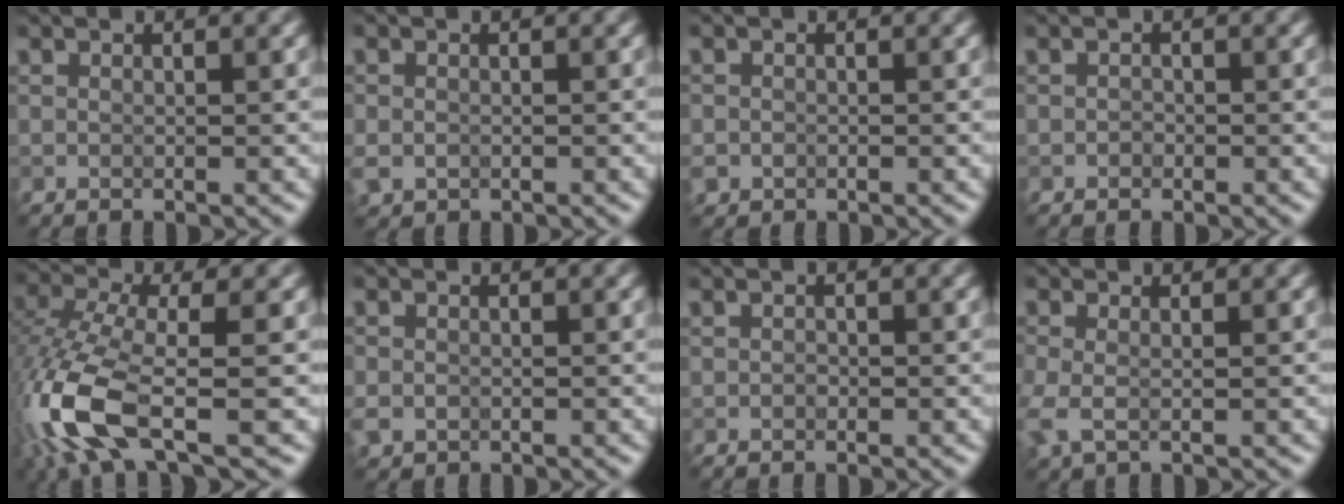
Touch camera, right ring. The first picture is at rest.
{"total": 1.4, "force": [-0.9, -0.6, -0.9], "torque": [-0.014, -0.016, 0.024]}
{"total": 1.9, "force": [-1.3, -0.6, -1.2], "torque": [-0.007, -0.013, 0.018]}
{"total": 2.1, "force": [-1.5, -0.7, -1.2], "torque": [-0.011, -0.012, 0.010]}
{"total": 9.8, "force": [-6.0, 2.6, 7.3], "torque": [-0.216, -0.026, -0.081]}
{"total": 1.6, "force": [-1.3, -0.5, -0.9], "torque": [-0.015, -0.014, 0.017]}
{"total": 2.0, "force": [-1.5, -0.8, -1.1], "torque": [-0.014, -0.013, 0.010]}
{"total": 1.5, "force": [-1.4, -0.2, 0.5], "torque": [-0.042, -0.013, 0.006]}